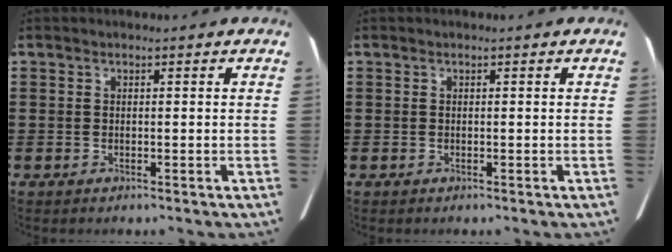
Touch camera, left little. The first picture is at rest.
{"total": 0.0}